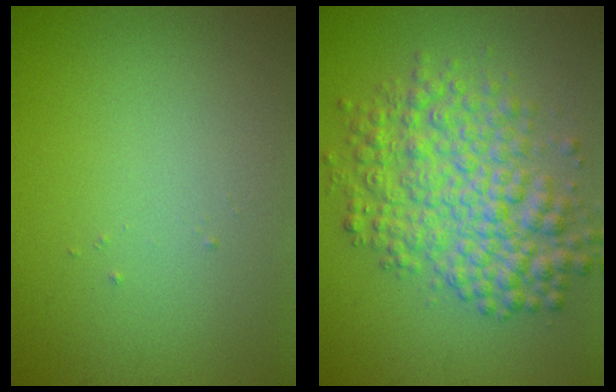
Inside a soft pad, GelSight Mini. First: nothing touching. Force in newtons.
{"total": 7.0, "press": 7.0, "slide": 0.1}